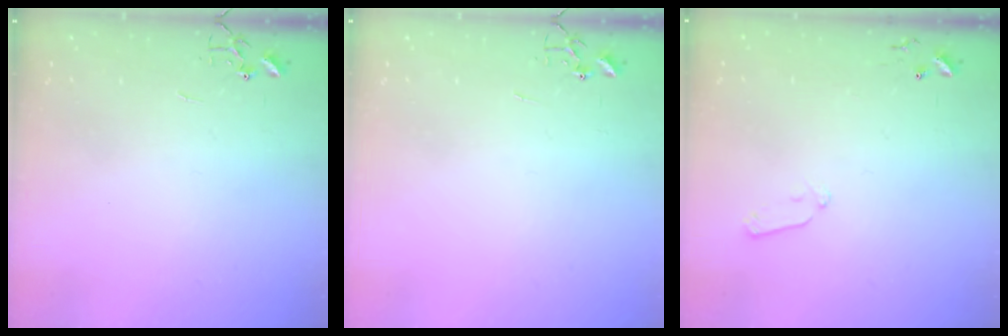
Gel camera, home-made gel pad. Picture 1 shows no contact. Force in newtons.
{"total": 0.0}
{"total": 6.0, "press": 5.9, "slide": 1.0}